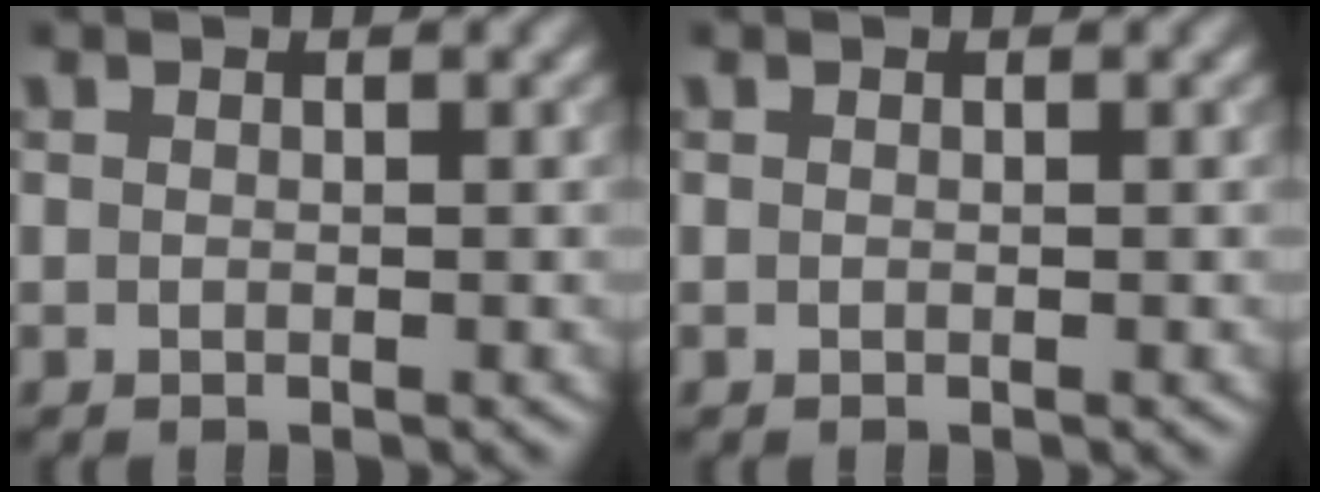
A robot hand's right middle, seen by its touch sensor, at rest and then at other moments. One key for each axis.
{"total": 0.0}